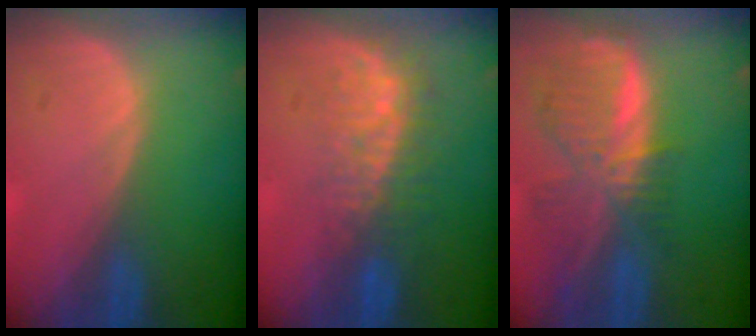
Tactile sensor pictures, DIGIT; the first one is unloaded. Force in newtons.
{"total": 8.3, "press": 7.4, "slide": 3.7}
{"total": 8.8, "press": 7.7, "slide": 4.4}